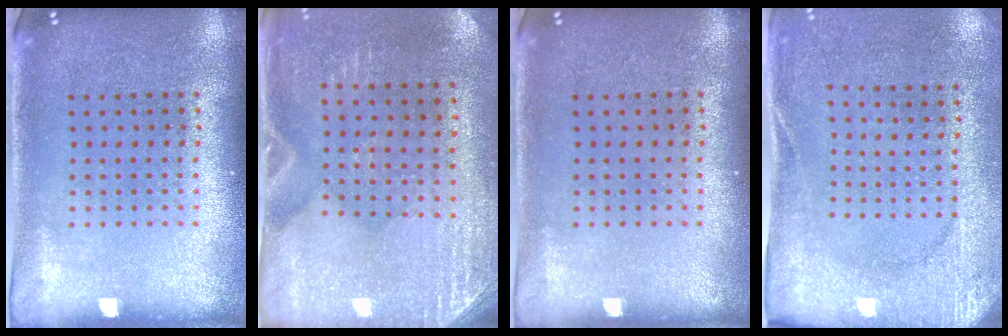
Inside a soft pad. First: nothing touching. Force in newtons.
{"total": 2.9, "press": 2.5, "slide": 1.3}
{"total": 0.0}
{"total": 2.7, "press": 2.3, "slide": 1.3}